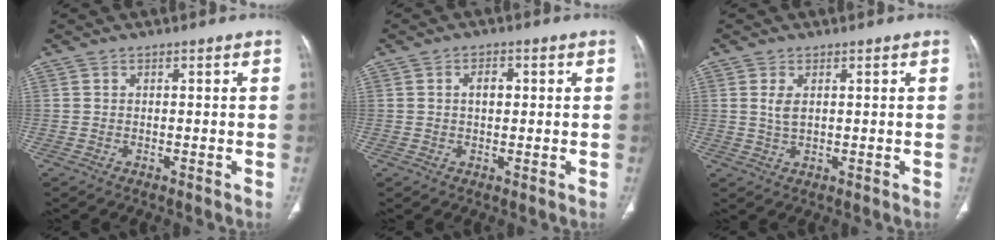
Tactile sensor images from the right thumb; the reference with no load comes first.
{"total": 2.9, "force": [0.5, 1.7, 2.3], "torque": [-0.033, 0.004, 0.007]}
{"total": 2.9, "force": [0.7, 1.5, 2.4], "torque": [-0.051, -0.002, 0.019]}